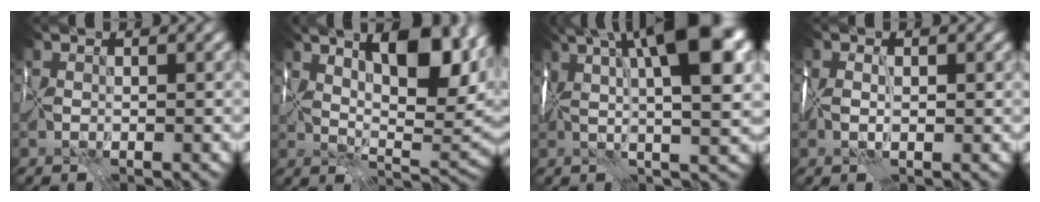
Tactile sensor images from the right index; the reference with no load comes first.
{"total": 11.3, "force": [4.8, 4.2, 9.3], "torque": [-0.142, 0.004, 0.076]}
{"total": 13.2, "force": [4.3, 3.8, 11.9], "torque": [-0.176, 0.019, 0.062]}
{"total": 2.9, "force": [0.1, 1.6, 2.4], "torque": [-0.046, -0.002, 0.002]}